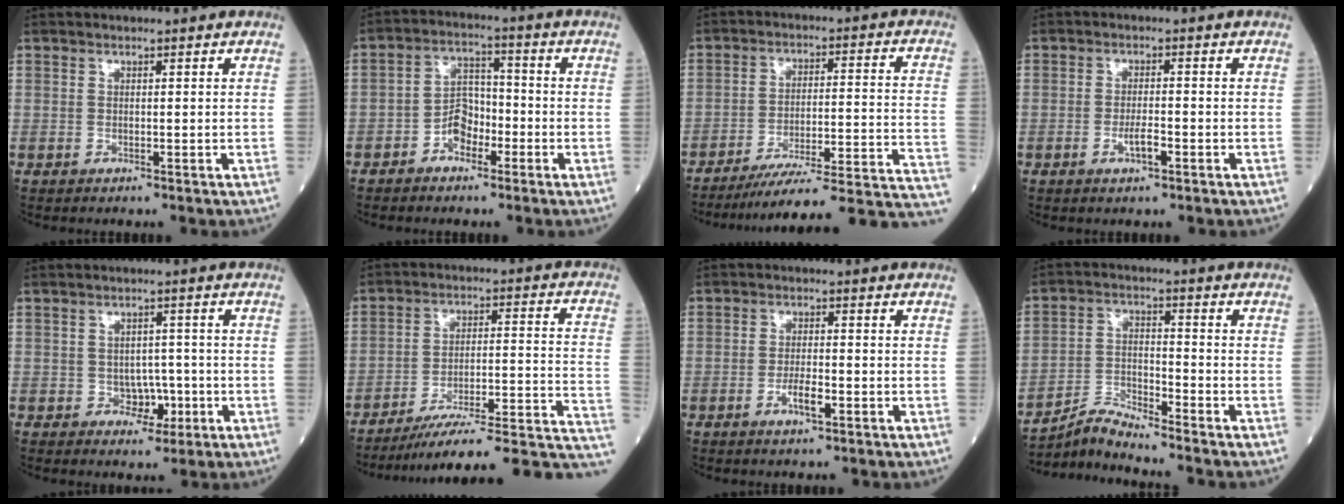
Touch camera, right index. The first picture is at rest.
{"total": 5.1, "force": [-2.7, 3.1, 3.0], "torque": [-0.052, 0.016, -0.053]}
{"total": 20.3, "force": [-17.2, -0.1, 10.7], "torque": [-0.082, 0.011, -0.241]}
{"total": 2.7, "force": [-1.2, 0.5, 2.3], "torque": [-0.043, 0.000, -0.021]}
{"total": 3.2, "force": [-1.1, 2.3, 1.9], "torque": [-0.018, 0.006, -0.011]}
{"total": 18.6, "force": [-14.0, 2.0, 12.2], "torque": [-0.112, 0.035, -0.203]}
{"total": 3.1, "force": [-1.4, 0.6, 2.7], "torque": [-0.052, 0.000, -0.024]}
{"total": 5.5, "force": [-5.4, -1.2, 0.2], "torque": [-0.017, -0.012, -0.104]}